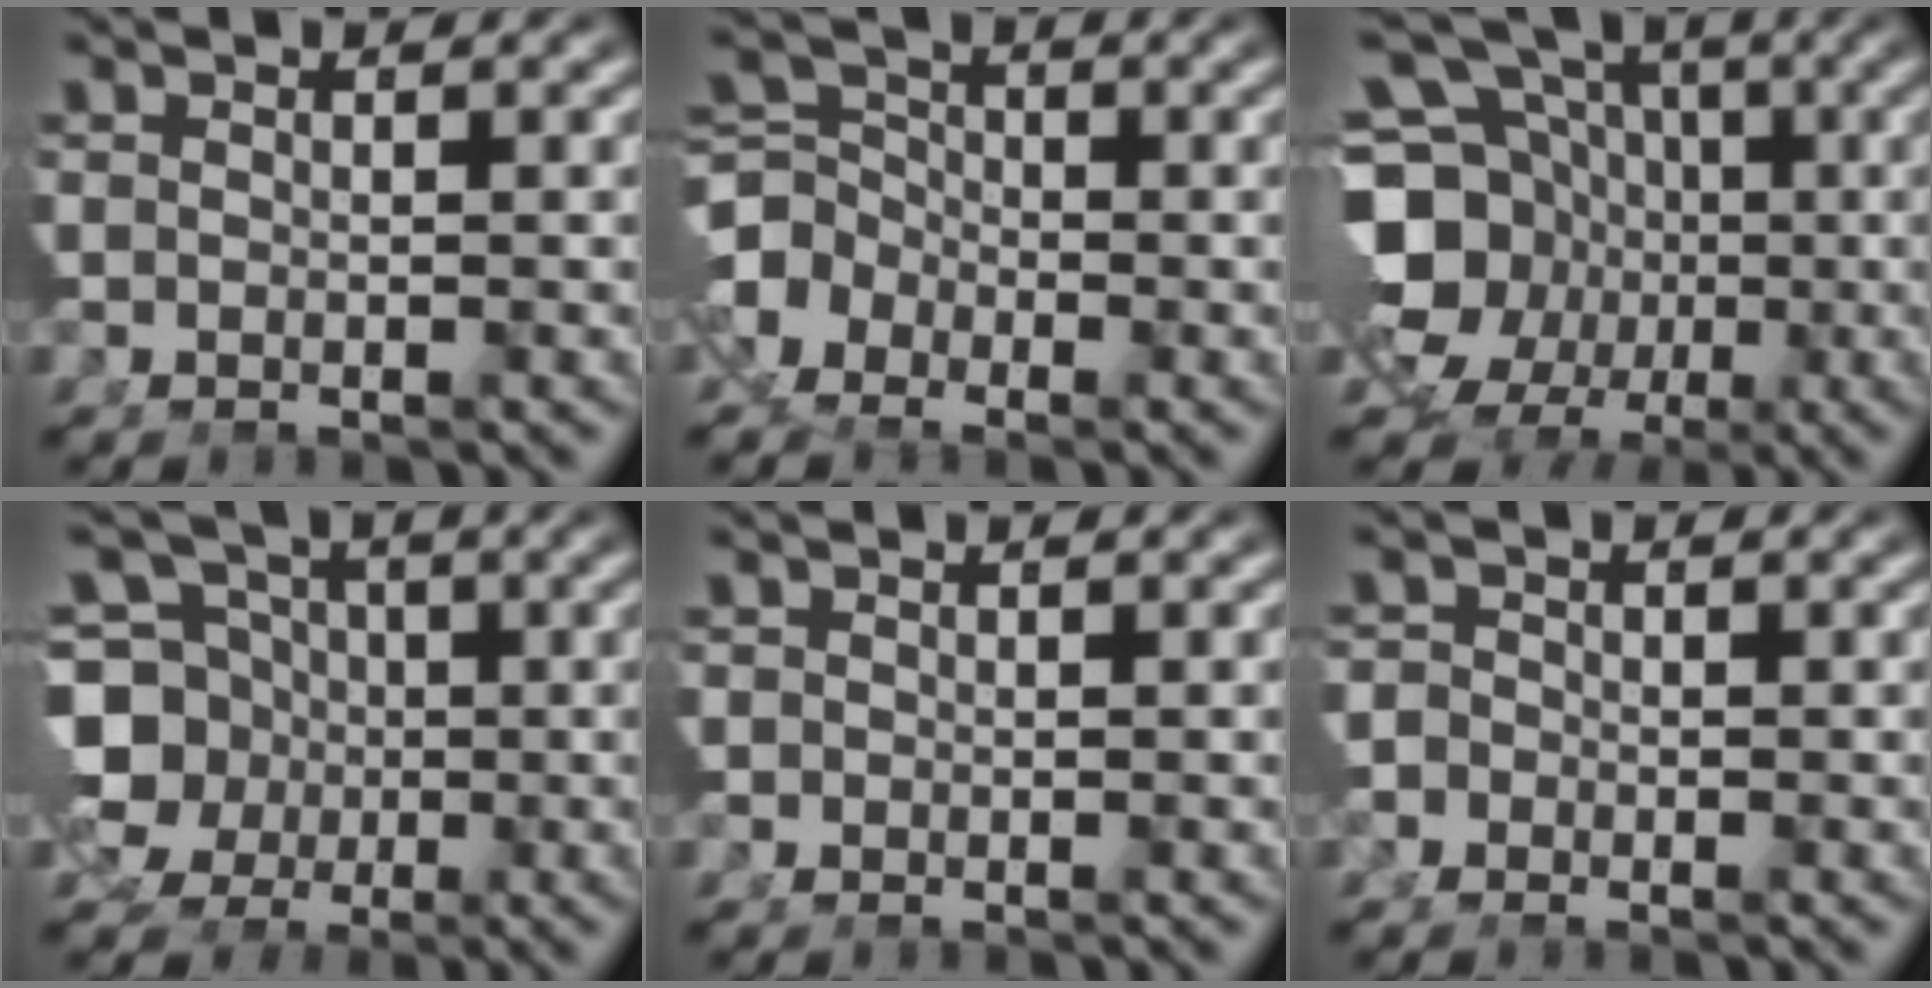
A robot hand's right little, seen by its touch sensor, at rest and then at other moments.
{"total": 7.2, "force": [-1.2, 6.5, 2.8], "torque": [-0.069, -0.007, -0.028]}
{"total": 17.0, "force": [0.3, 14.6, 8.6], "torque": [-0.171, -0.033, -0.004]}
{"total": 13.6, "force": [-0.4, 12.6, 5.2], "torque": [-0.125, -0.039, -0.011]}
{"total": 0.8, "force": [0.0, 0.8, 0.0], "torque": [0.002, 0.001, -0.003]}
{"total": 2.5, "force": [-0.9, 2.3, 0.3], "torque": [-0.008, 0.002, -0.026]}